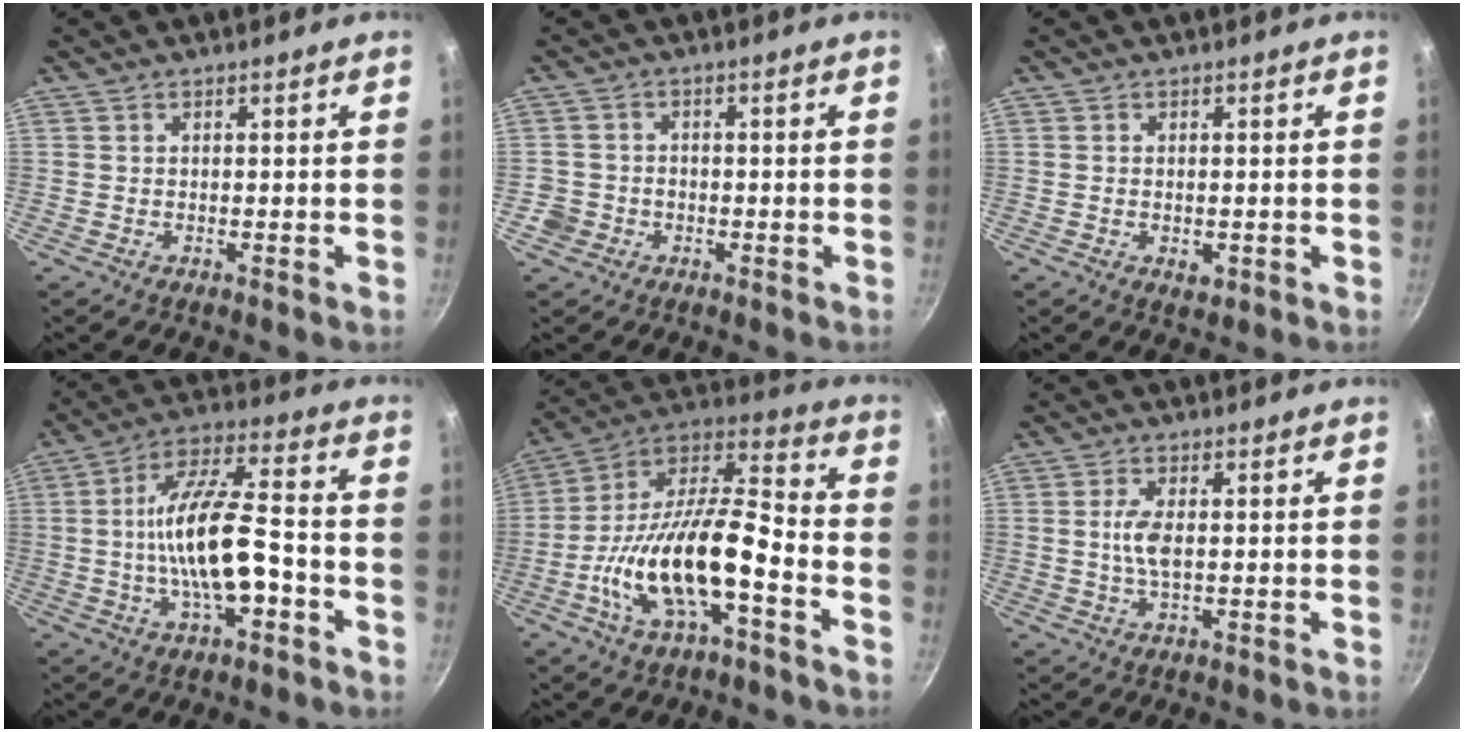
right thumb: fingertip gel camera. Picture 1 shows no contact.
{"total": 3.6, "force": [-1.3, 3.3, 0.8], "torque": [-0.001, 0.023, -0.022]}
{"total": 2.3, "force": [-0.5, 1.4, 1.7], "torque": [-0.025, -0.004, -0.006]}
{"total": 16.2, "force": [-3.4, 6.3, 14.6], "torque": [-0.247, 0.039, -0.066]}
{"total": 20.8, "force": [-6.9, 7.9, 17.9], "torque": [-0.322, 0.048, -0.137]}
{"total": 4.8, "force": [0.3, 2.1, 4.3], "torque": [-0.092, 0.000, 0.003]}